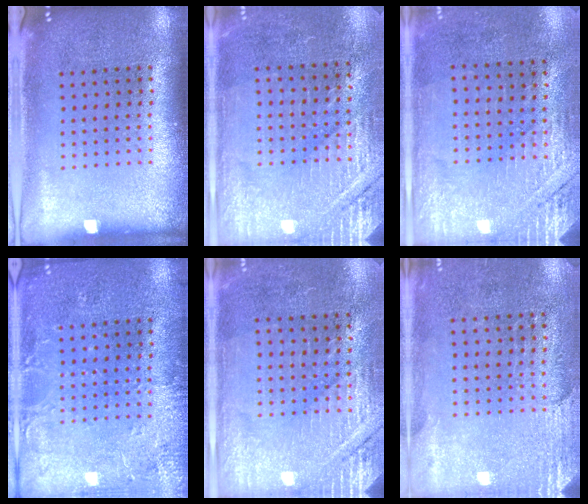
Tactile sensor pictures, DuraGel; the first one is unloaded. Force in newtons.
{"total": 2.9, "press": 2.8, "slide": 0.5}
{"total": 2.8, "press": 2.5, "slide": 1.3}
{"total": 2.9, "press": 2.9, "slide": 0.4}
{"total": 2.9, "press": 2.8, "slide": 0.7}
{"total": 2.6, "press": 2.3, "slide": 1.2}